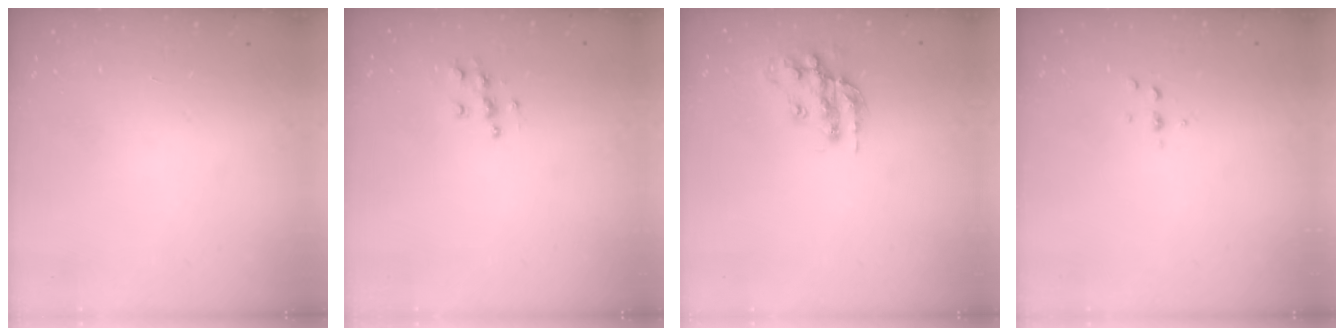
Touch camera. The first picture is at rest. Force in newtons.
{"total": 6.4, "press": 6.4, "slide": 0.3}
{"total": 14.2, "press": 14.2, "slide": 0.9}
{"total": 2.5, "press": 2.4, "slide": 0.2}